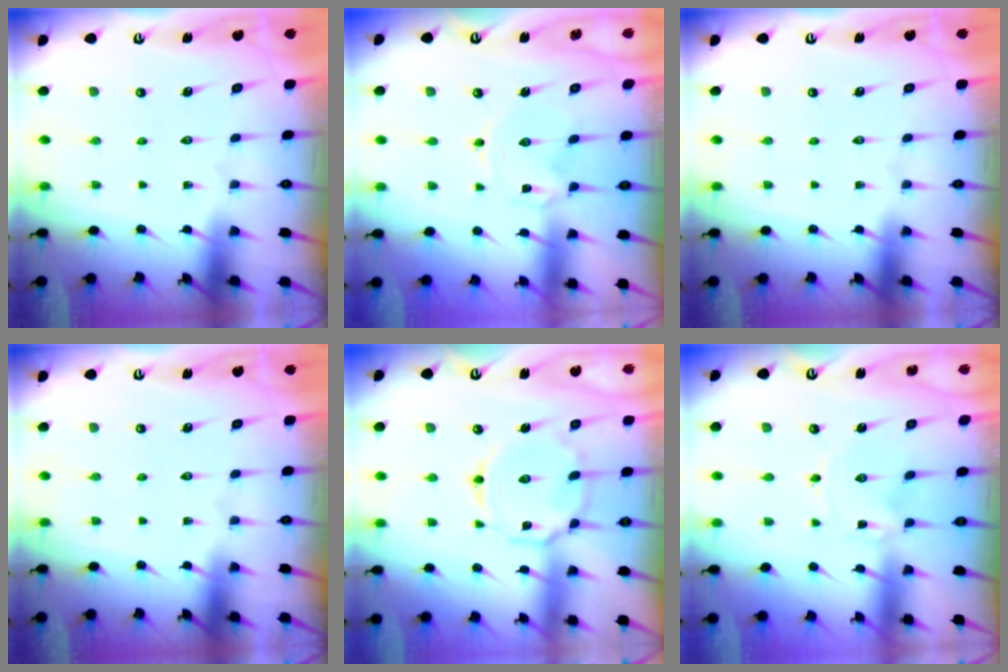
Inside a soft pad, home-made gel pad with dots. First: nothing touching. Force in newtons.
{"total": 0.0}
{"total": 0.0}
{"total": 0.0}
{"total": 10.5, "press": 10.5, "slide": 0.7}
{"total": 0.0}